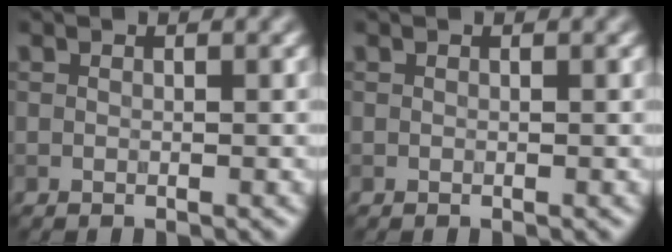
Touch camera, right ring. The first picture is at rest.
{"total": 0.0}